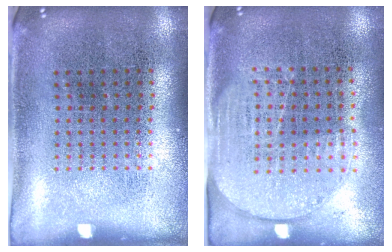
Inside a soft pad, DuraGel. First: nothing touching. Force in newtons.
{"total": 1.6, "press": 1.4, "slide": 0.8}